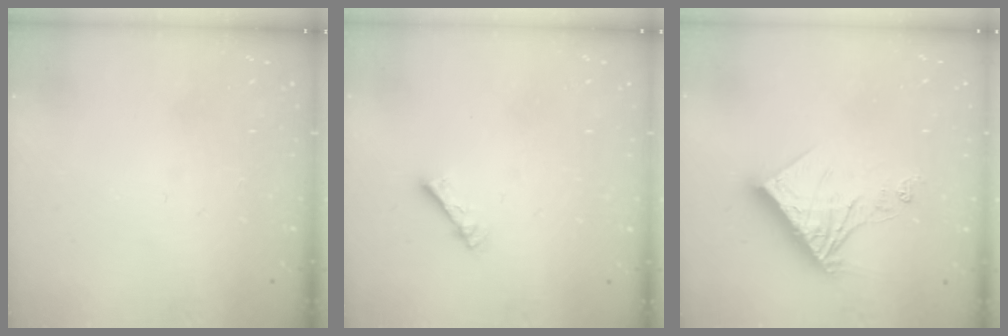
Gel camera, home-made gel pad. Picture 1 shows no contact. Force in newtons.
{"total": 2.3, "press": 2.2, "slide": 0.4}
{"total": 12.2, "press": 12.1, "slide": 0.9}